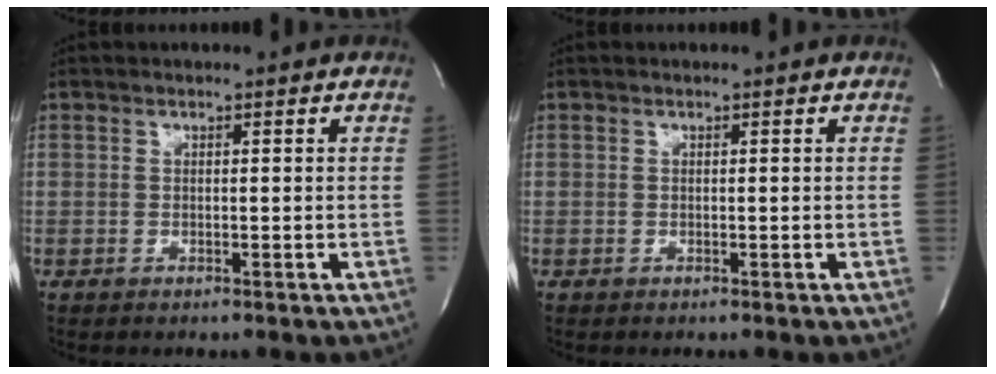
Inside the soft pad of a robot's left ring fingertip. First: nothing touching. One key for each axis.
{"total": 0.0}